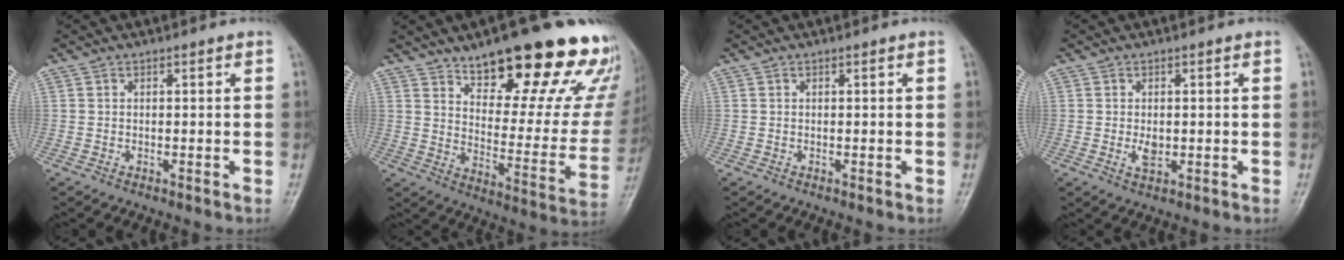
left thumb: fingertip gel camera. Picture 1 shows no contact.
{"total": 26.3, "force": [17.9, 8.9, 17.1], "torque": [-0.178, -0.090, 0.245]}
{"total": 0.0}
{"total": 2.7, "force": [-0.2, 1.6, 2.1], "torque": [-0.035, -0.005, -0.002]}